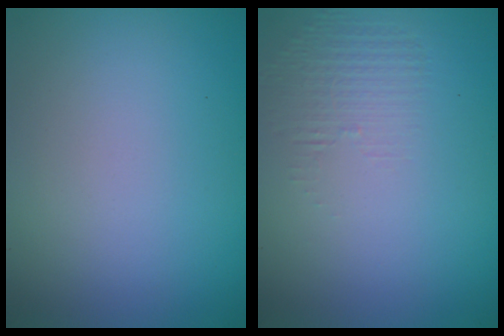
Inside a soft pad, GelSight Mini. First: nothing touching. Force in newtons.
{"total": 1.2, "press": 0.1, "slide": 1.2}